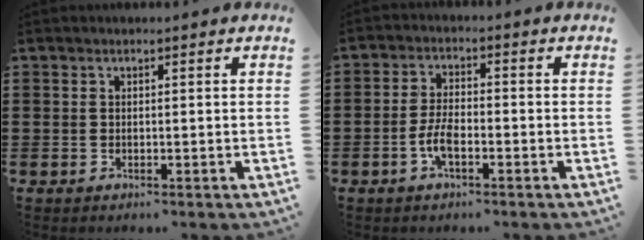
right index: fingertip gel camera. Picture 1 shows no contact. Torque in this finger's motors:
{"motor_torque": [2.14, 0.00, 0.12, 0.06]}